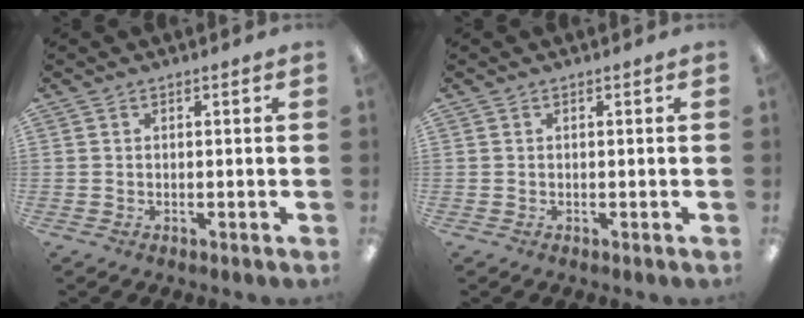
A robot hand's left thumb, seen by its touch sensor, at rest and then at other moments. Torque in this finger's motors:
{"motor_torque": [0.00, 0.00, 0.01, 0.01, 0.00]}